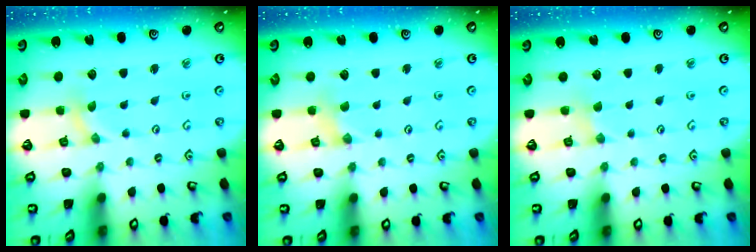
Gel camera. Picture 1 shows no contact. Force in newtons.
{"total": 1.4, "press": 1.3, "slide": 0.2}
{"total": 1.7, "press": 1.6, "slide": 0.4}